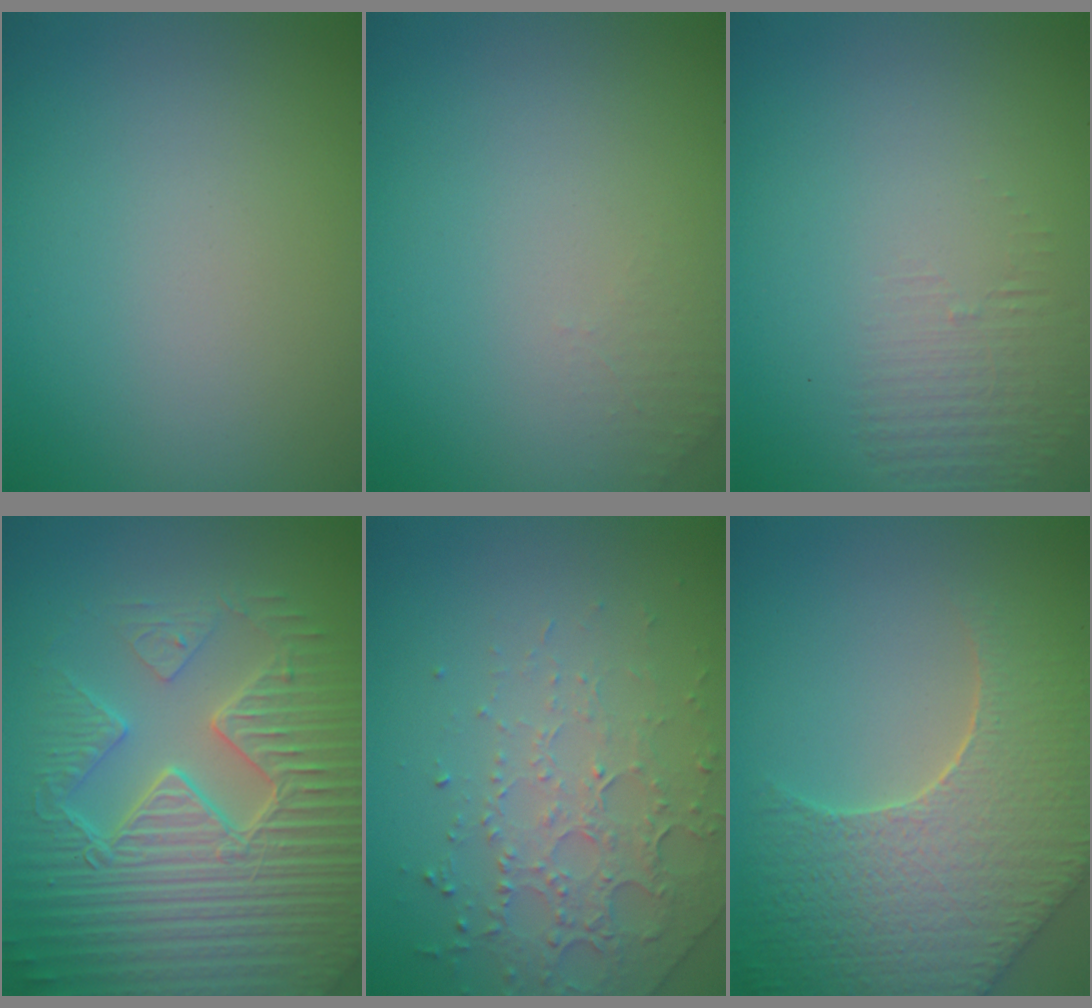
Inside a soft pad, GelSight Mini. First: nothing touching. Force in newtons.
{"total": 1.0, "press": 0.9, "slide": 0.3}
{"total": 1.2, "press": 0.1, "slide": 1.2}
{"total": 9.6, "press": 6.8, "slide": 6.8}
{"total": 4.4, "press": 3.1, "slide": 3.2}
{"total": 9.0, "press": 6.4, "slide": 6.4}